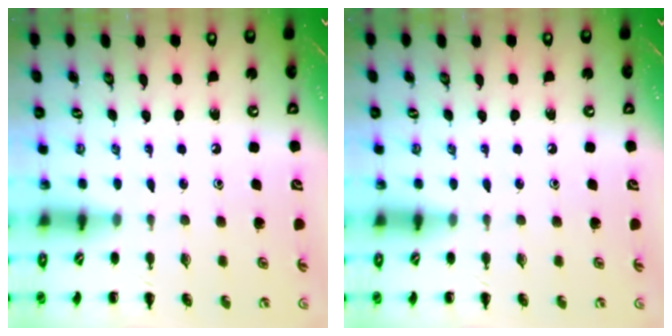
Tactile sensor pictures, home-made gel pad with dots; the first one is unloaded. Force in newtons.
{"total": 0.0}